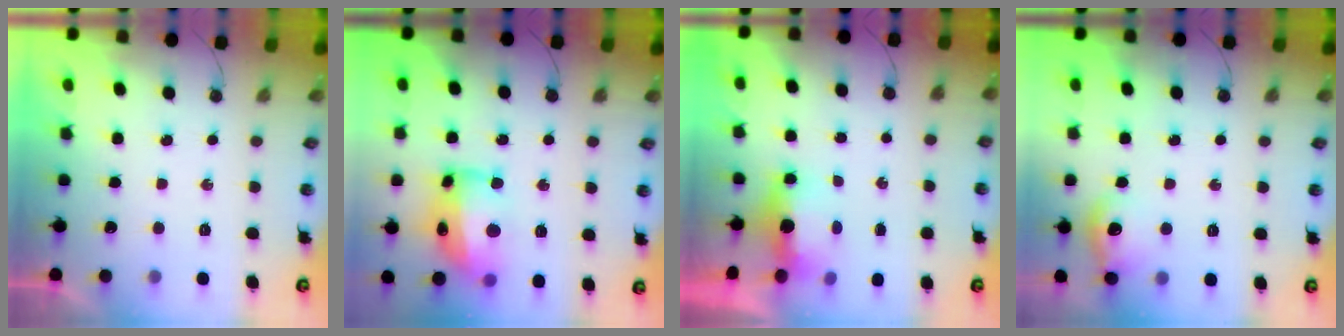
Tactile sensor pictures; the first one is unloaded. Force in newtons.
{"total": 15.4, "press": 15.4, "slide": 1.5}
{"total": 14.0, "press": 7.0, "slide": 12.1}
{"total": 11.9, "press": 11.8, "slide": 1.0}